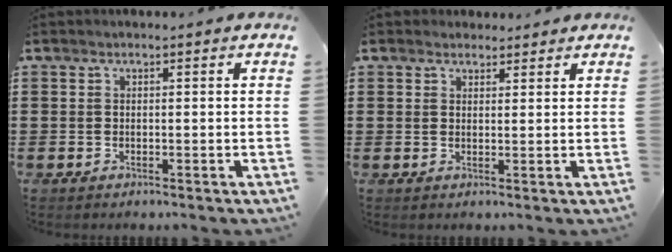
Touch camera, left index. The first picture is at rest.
{"total": 1.8, "force": [1.6, 0.6, 0.0], "torque": [-0.004, 0.005, 0.033]}